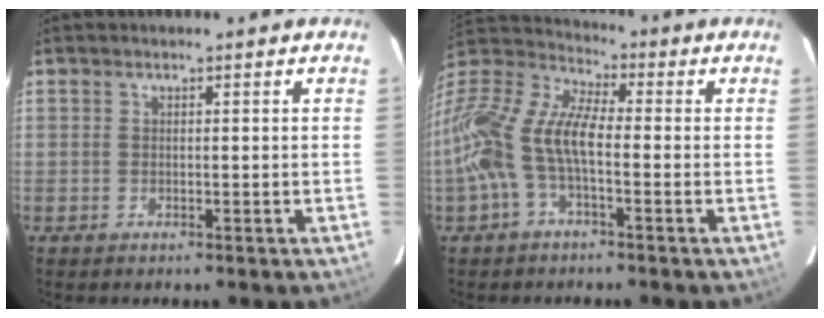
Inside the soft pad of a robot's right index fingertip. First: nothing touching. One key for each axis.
{"total": 14.5, "fx": -3.0, "fy": 6.1, "fz": 12.9, "tx": -0.264, "ty": 0.009, "tz": -0.070}